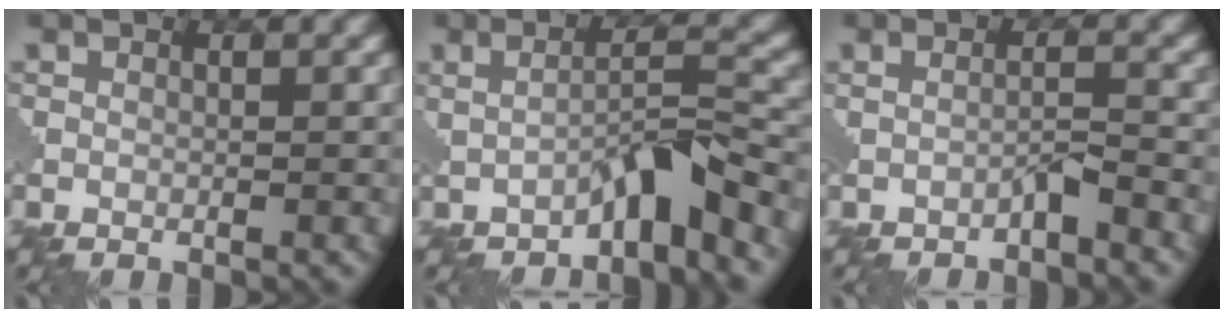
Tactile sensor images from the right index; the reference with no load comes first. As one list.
[{"total": 3.6, "force": [-2.1, 0.4, 2.9], "torque": [-0.046, 0.016, -0.043]}, {"total": 1.4, "force": [-1.0, 0.0, 1.1], "torque": [-0.019, 0.005, -0.023]}]